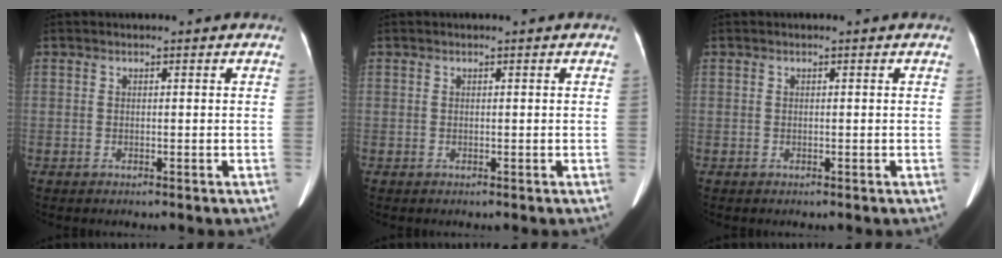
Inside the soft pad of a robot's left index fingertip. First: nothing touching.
{"total": 0.0}
{"total": 0.0}